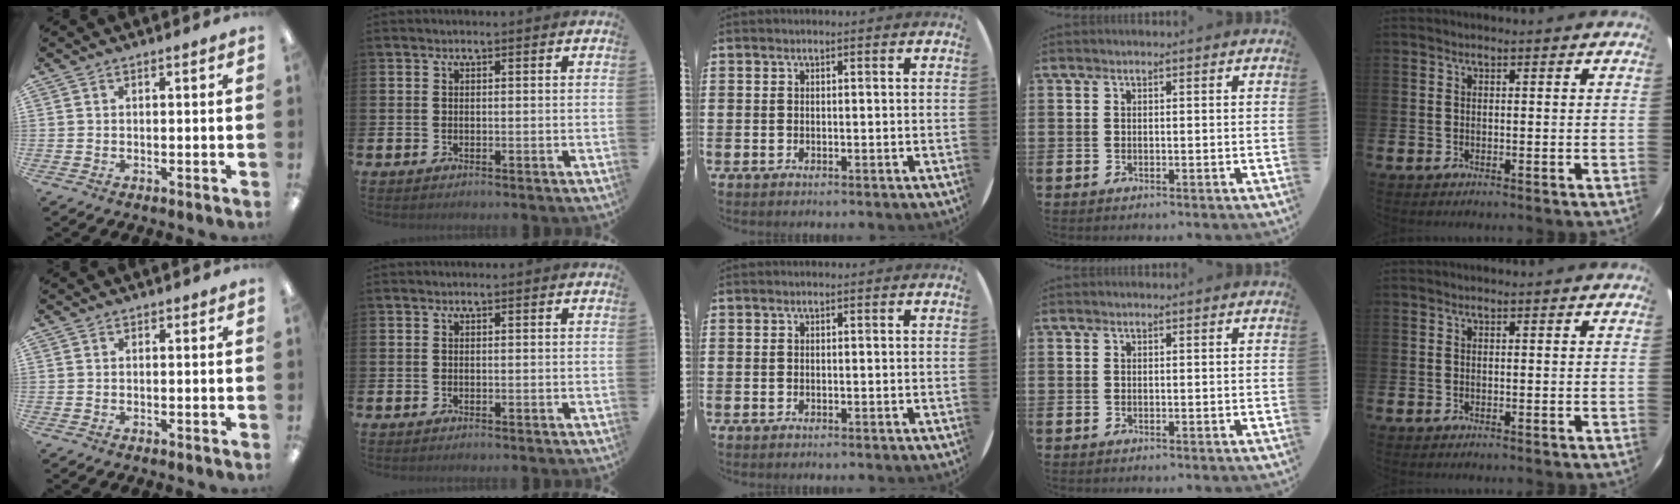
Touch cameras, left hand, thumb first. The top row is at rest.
{}